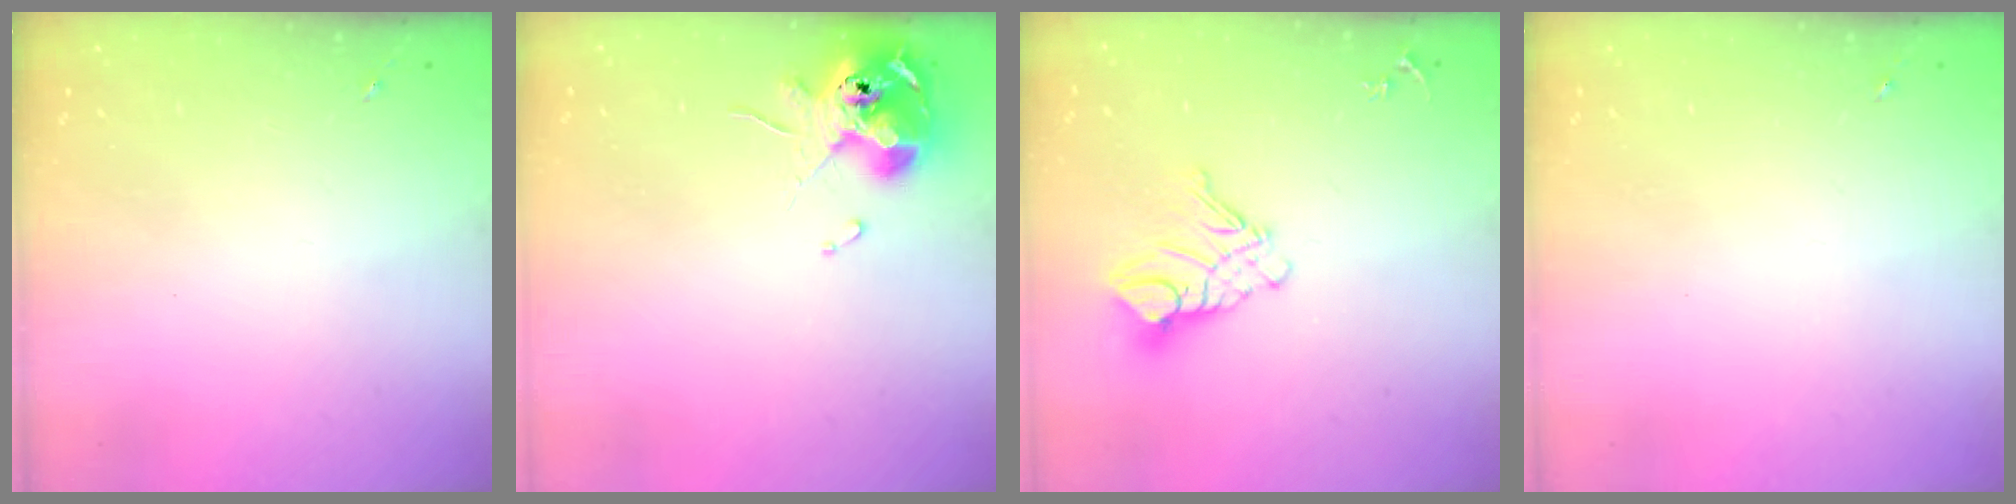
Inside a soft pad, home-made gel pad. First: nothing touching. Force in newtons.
{"total": 10.8, "press": 10.7, "slide": 1.7}
{"total": 12.1, "press": 12.0, "slide": 1.2}
{"total": 0.0}